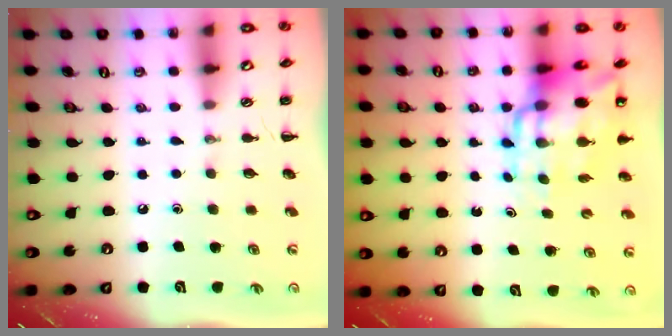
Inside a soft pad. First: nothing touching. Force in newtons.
{"total": 15.0, "press": 14.4, "slide": 4.2}